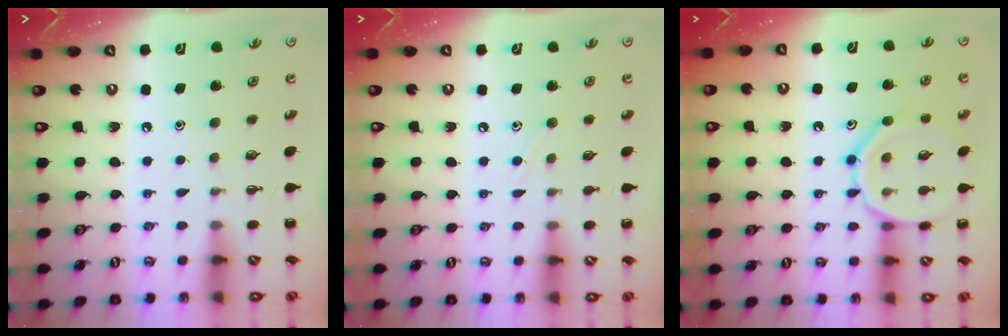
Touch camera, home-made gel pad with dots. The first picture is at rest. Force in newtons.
{"total": 5.0, "press": 4.8, "slide": 1.6}
{"total": 13.3, "press": 13.3, "slide": 0.5}